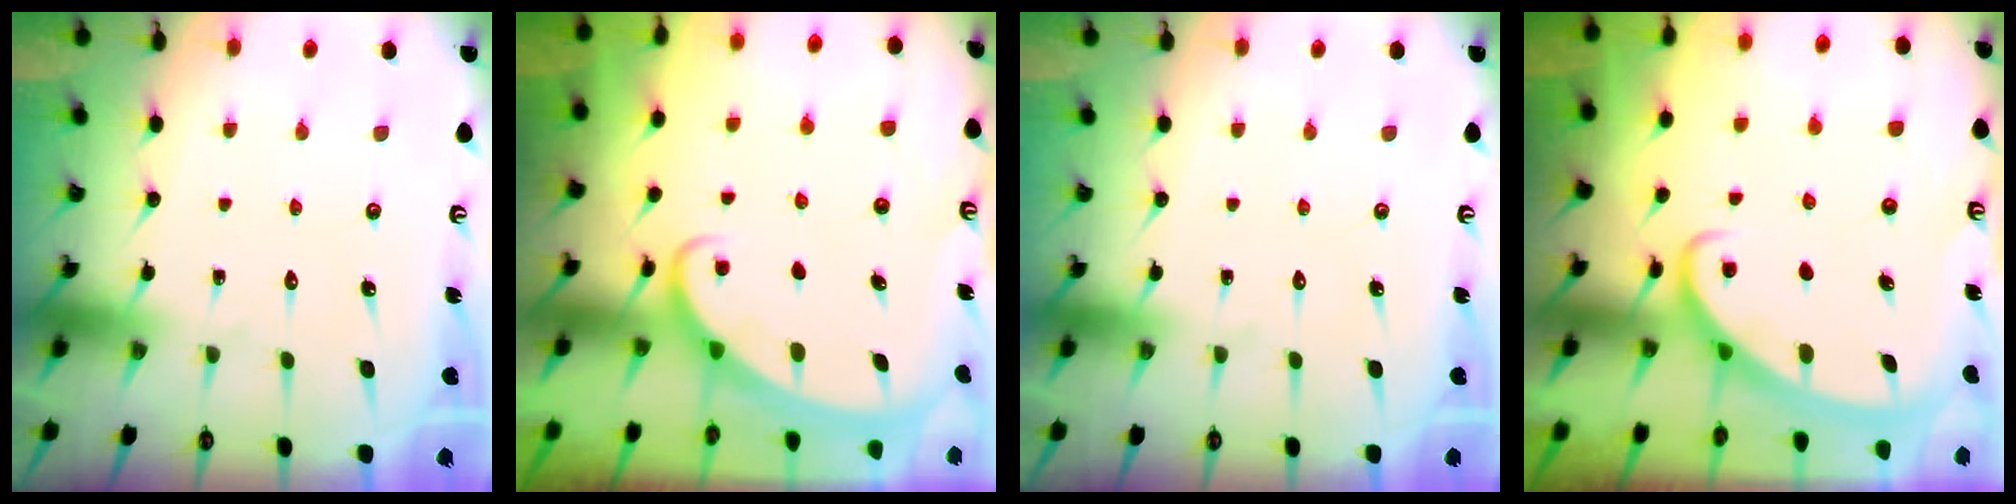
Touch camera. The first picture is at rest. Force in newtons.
{"total": 2.3, "press": 2.2, "slide": 0.4}
{"total": 0.0}
{"total": 2.8, "press": 2.8, "slide": 0.4}